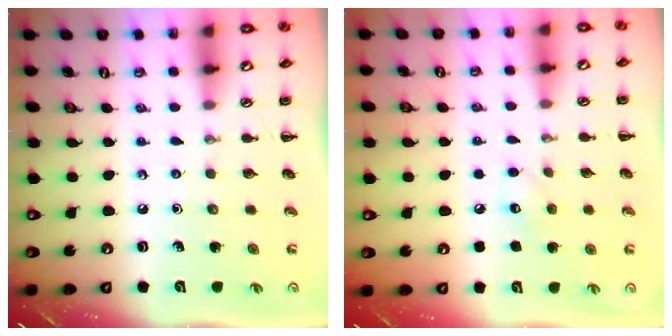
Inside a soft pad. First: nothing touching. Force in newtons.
{"total": 6.6, "press": 6.4, "slide": 1.5}